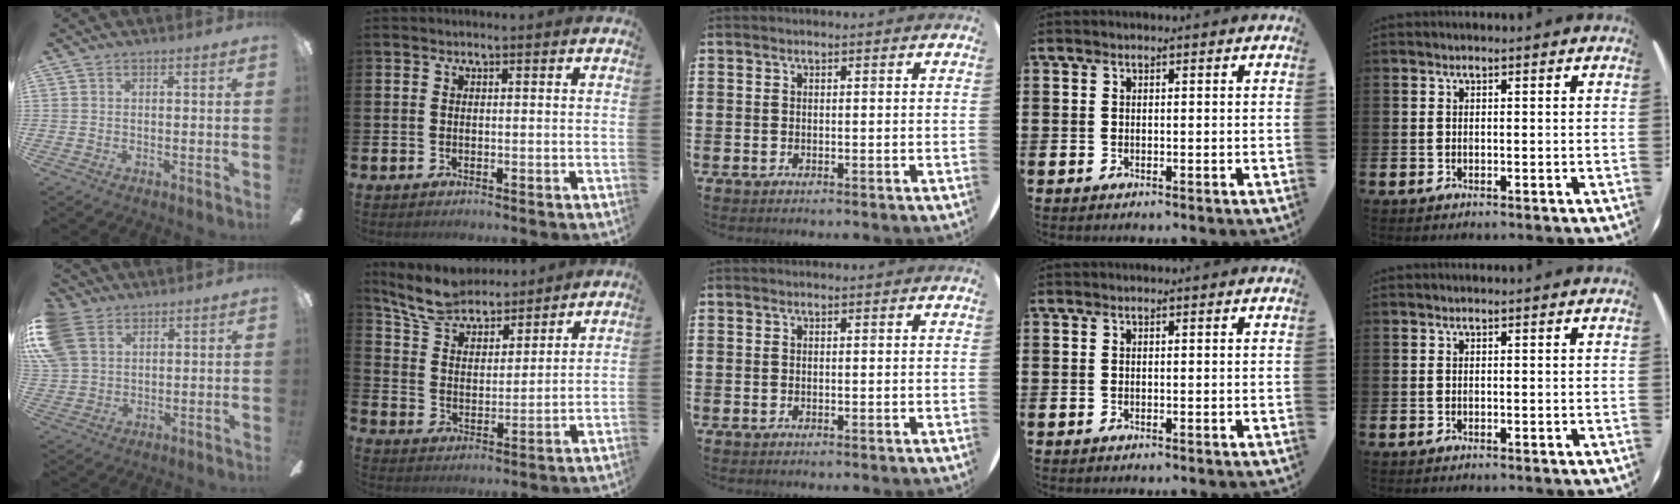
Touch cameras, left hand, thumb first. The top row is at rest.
{"thumb": {"total": 11.1, "force": [5.2, 8.0, 5.6], "torque": [-0.133, 0.002, 0.103]}, "index": {"total": 7.6, "force": [7.2, 2.2, 1.6], "torque": [-0.072, -0.038, 0.131]}}